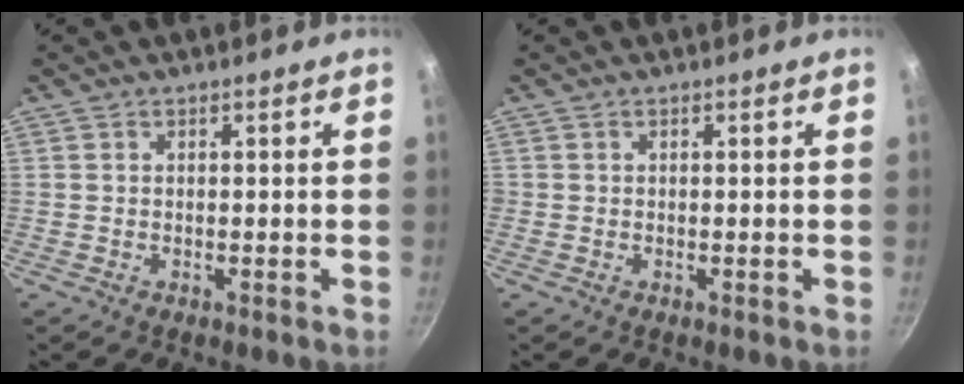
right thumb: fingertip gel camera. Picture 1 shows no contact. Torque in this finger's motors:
{"motor_torque": [0.67, 0.68, 0.70, 0.53, 0.22]}